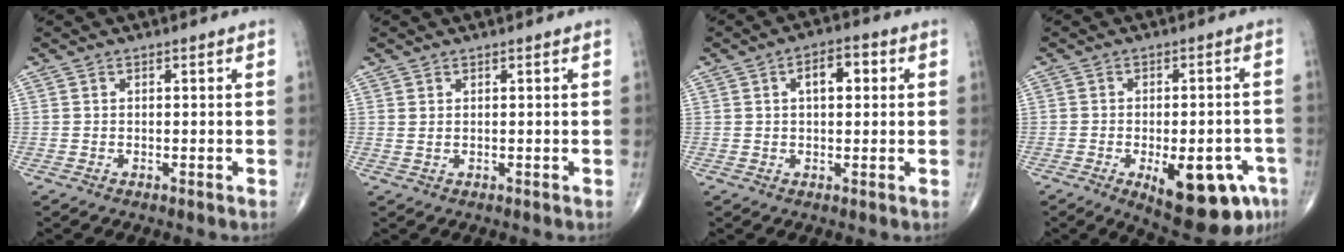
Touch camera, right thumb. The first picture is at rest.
{"total": 0.9, "force": [0.5, 0.2, 0.7], "torque": [-0.017, 0.002, 0.012]}
{"total": 5.7, "force": [1.5, 2.9, 4.7], "torque": [-0.058, 0.009, 0.018]}
{"total": 15.7, "force": [-6.6, 6.6, 12.6], "torque": [-0.123, 0.016, -0.072]}